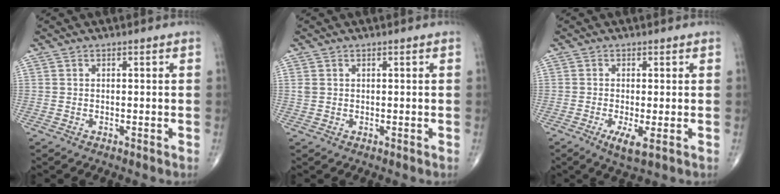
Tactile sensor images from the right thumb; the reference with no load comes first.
{"total": 1.0, "force": [0.4, 0.8, 0.5], "torque": [-0.009, 0.002, 0.010]}
{"total": 3.9, "force": [-1.2, 0.8, 3.6], "torque": [-0.070, -0.012, -0.022]}